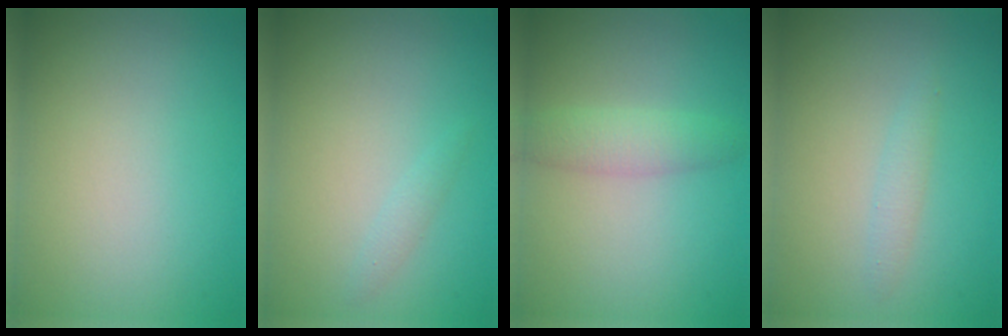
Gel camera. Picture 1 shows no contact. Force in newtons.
{"total": 0.8, "press": 0.8, "slide": 0.1}
{"total": 2.4, "press": 2.4, "slide": 0.1}
{"total": 1.2, "press": 1.2, "slide": 0.0}